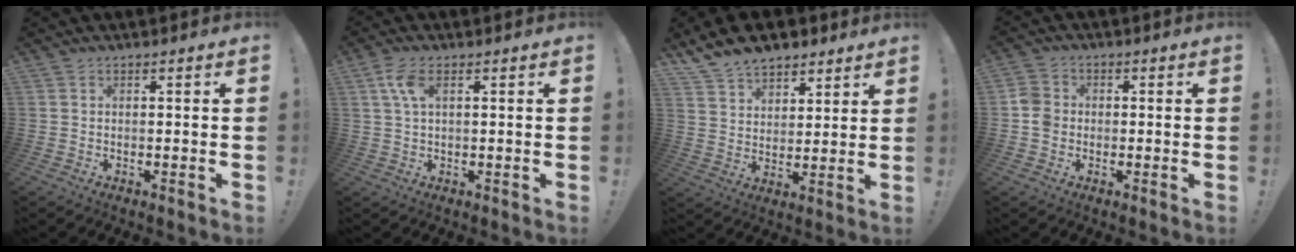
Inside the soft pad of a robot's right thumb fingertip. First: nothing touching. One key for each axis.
{"total": 5.3, "fx": 1.9, "fy": 2.4, "fz": 4.4, "tx": -0.079, "ty": 0.002, "tz": 0.034}
{"total": 10.7, "fx": 8.6, "fy": 5.7, "fz": 2.8, "tx": -0.062, "ty": -0.056, "tz": 0.170}
{"total": 5.1, "fx": -0.9, "fy": 4.5, "fz": 2.2, "tx": -0.034, "ty": 0.015, "tz": -0.016}